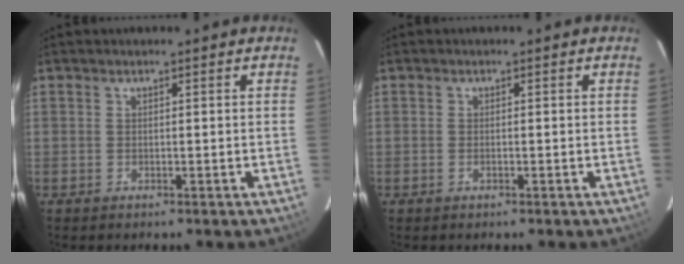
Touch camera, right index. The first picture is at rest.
{"total": 0.6, "force": [-0.2, 0.2, 0.5], "torque": [-0.010, 0.000, -0.004]}